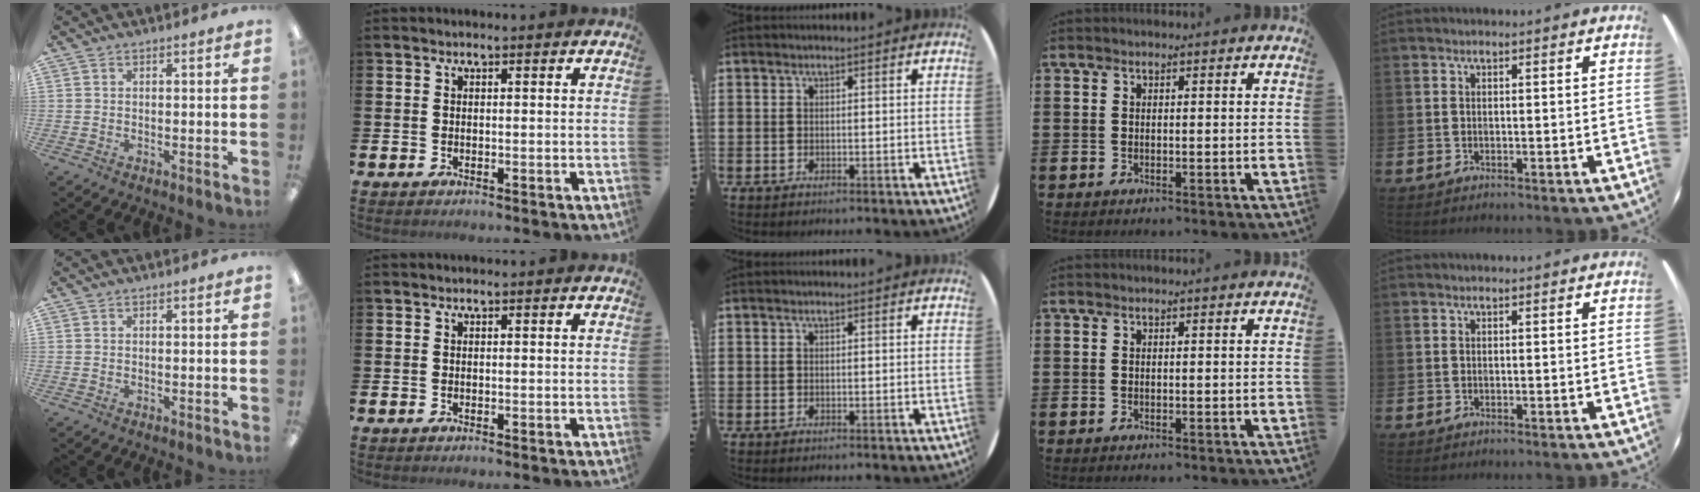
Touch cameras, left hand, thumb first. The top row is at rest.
{}